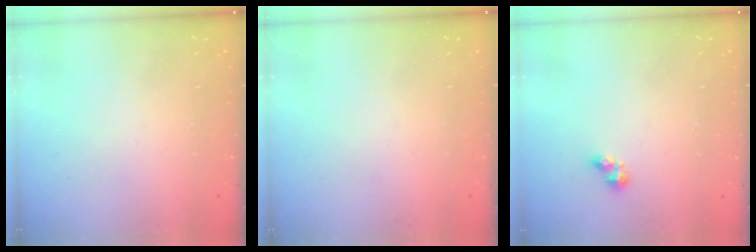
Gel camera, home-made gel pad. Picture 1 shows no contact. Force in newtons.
{"total": 0.0}
{"total": 3.6, "press": 3.6, "slide": 0.3}